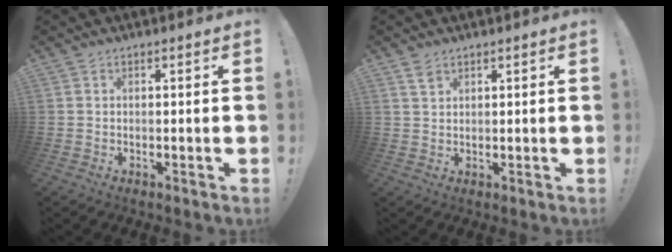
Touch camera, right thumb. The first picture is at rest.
{"total": 2.6, "force": [1.9, 1.1, 1.4], "torque": [-0.013, -0.012, 0.034]}